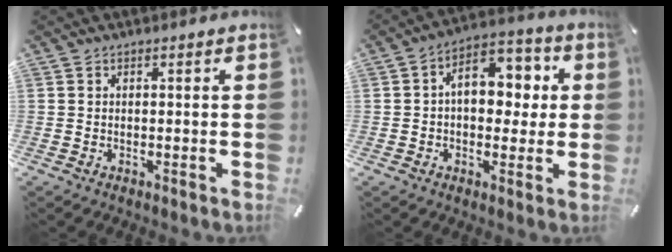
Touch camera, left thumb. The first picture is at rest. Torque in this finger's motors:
{"motor_torque": [0.50, 0.33, -0.01, 0.02, 0.16]}